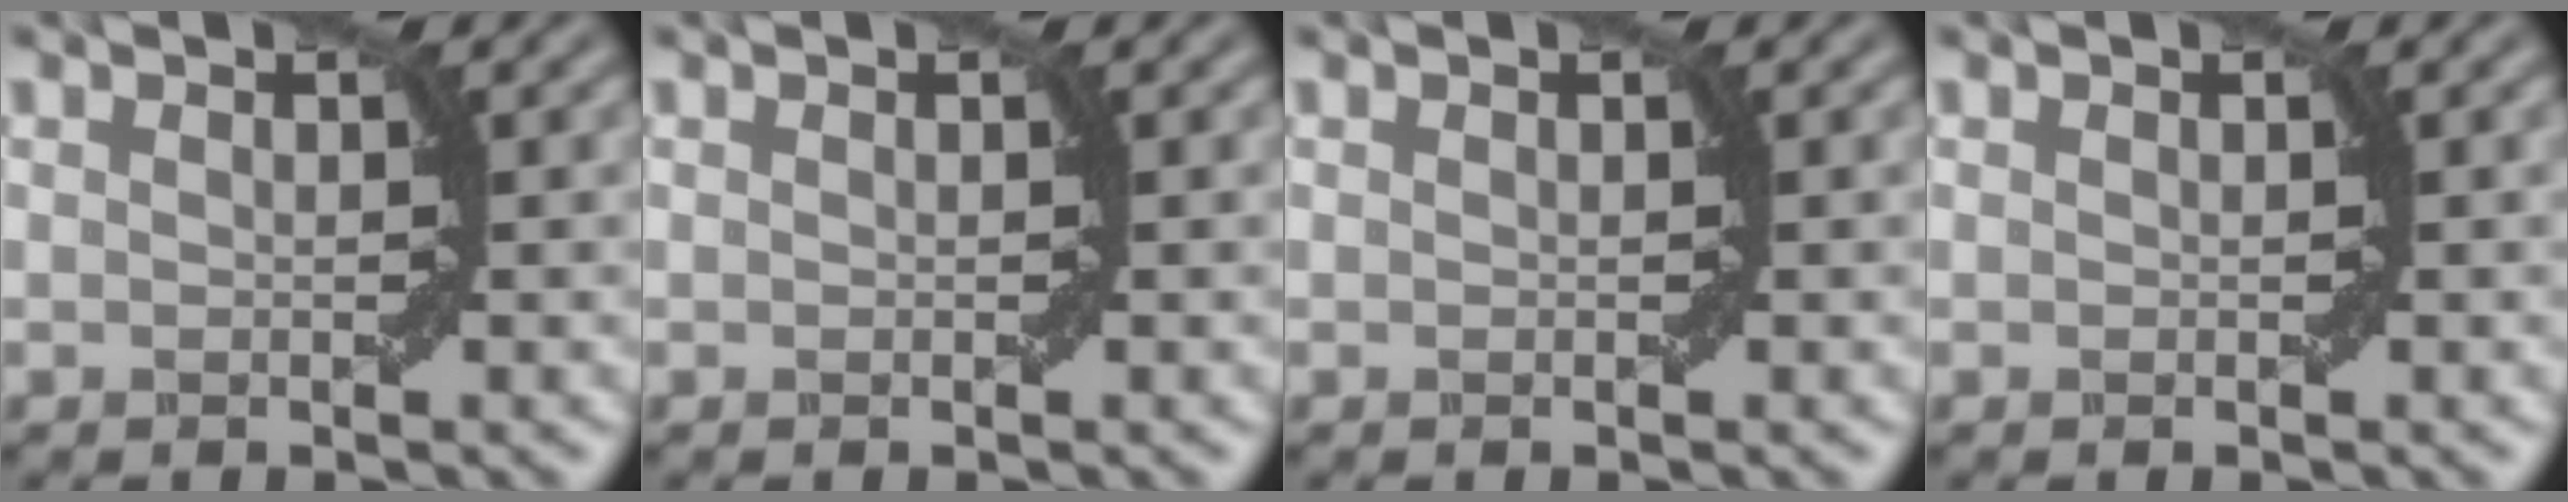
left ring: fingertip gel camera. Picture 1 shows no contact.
{"total": 0.0}
{"total": 0.0}
{"total": 0.0}